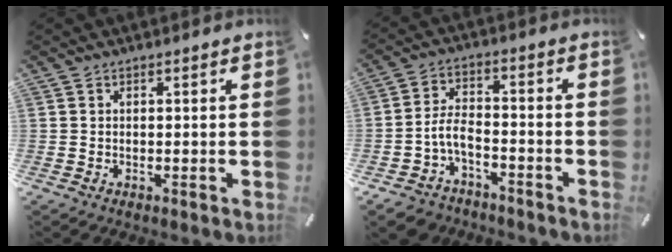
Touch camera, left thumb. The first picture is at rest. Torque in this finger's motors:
{"motor_torque": [-0.20, 0.30, 0.60, 0.59, 0.05]}